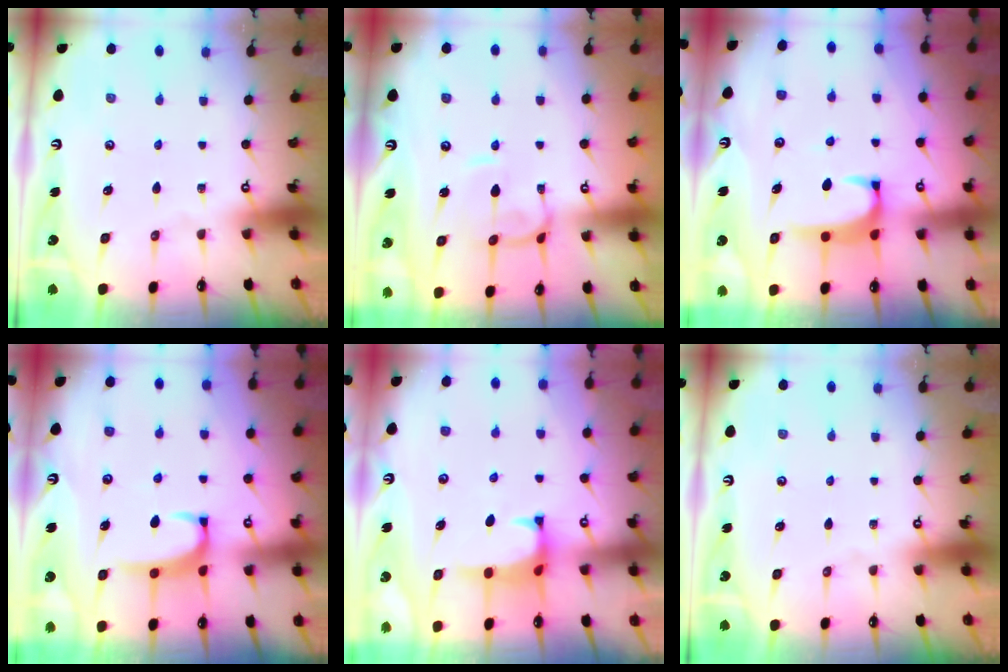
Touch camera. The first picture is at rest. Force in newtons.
{"total": 1.8, "press": 1.6, "slide": 0.7}
{"total": 2.1, "press": 2.0, "slide": 0.3}
{"total": 2.1, "press": 2.0, "slide": 0.6}
{"total": 1.3, "press": 1.2, "slide": 0.6}
{"total": 0.0}